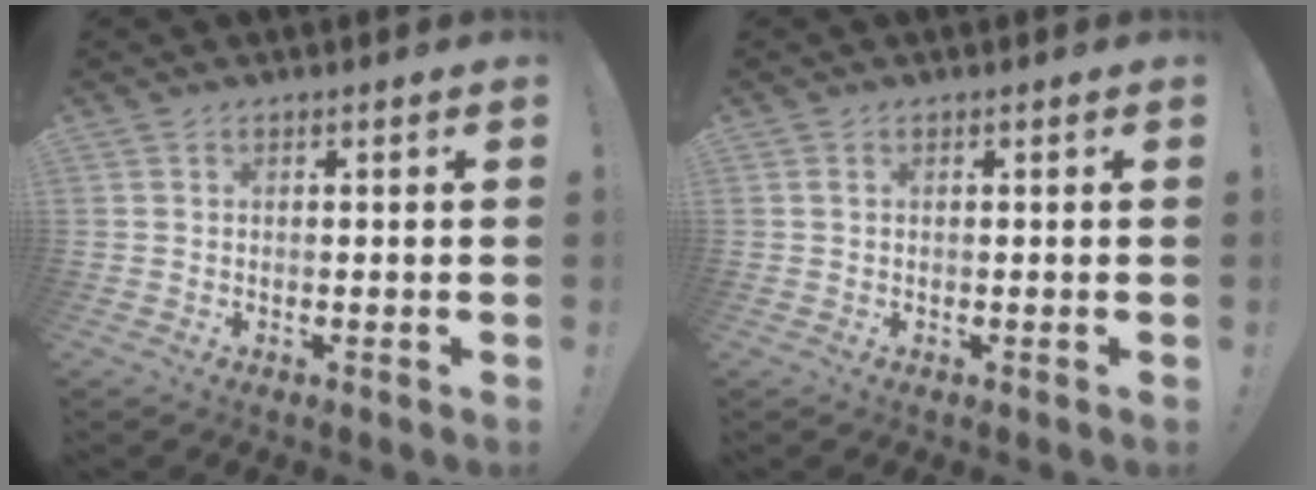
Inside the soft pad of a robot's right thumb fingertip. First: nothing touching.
{"total": 0.6, "force": [0.1, -0.1, 0.6], "torque": [-0.012, 0.001, 0.000]}